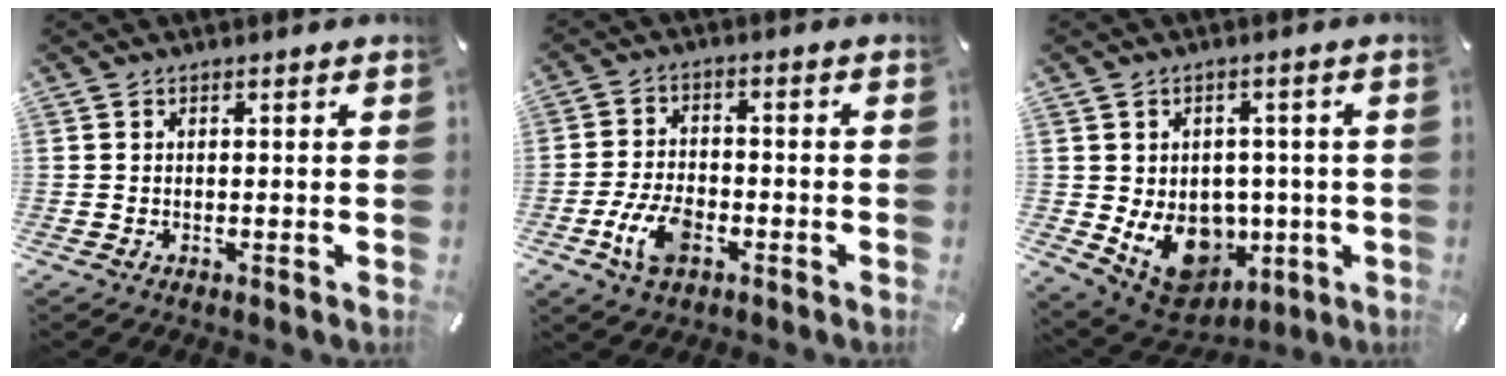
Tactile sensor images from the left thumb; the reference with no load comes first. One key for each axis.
{"total": 8.6, "fx": -3.8, "fy": 5.1, "fz": 5.9, "tx": -0.129, "ty": 0.011, "tz": -0.068}
{"total": 12.3, "fx": -2.2, "fy": 10.4, "fz": 6.2, "tx": -0.096, "ty": -0.018, "tz": -0.029}